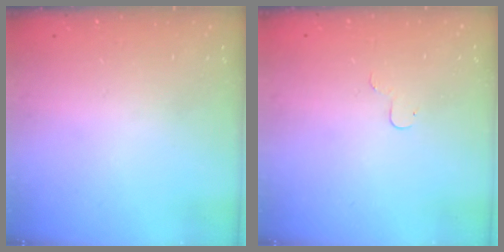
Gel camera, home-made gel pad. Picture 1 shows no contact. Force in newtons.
{"total": 3.6, "press": 3.6, "slide": 0.4}